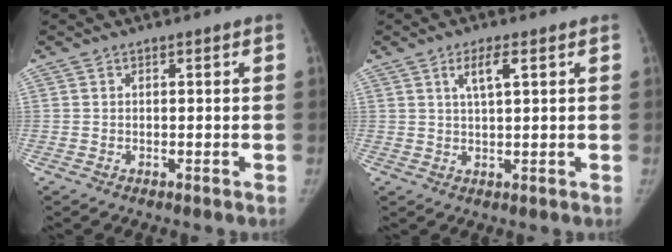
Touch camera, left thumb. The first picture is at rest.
{"total": 4.1, "force": [1.8, 1.0, 3.6], "torque": [-0.066, -0.001, 0.035]}